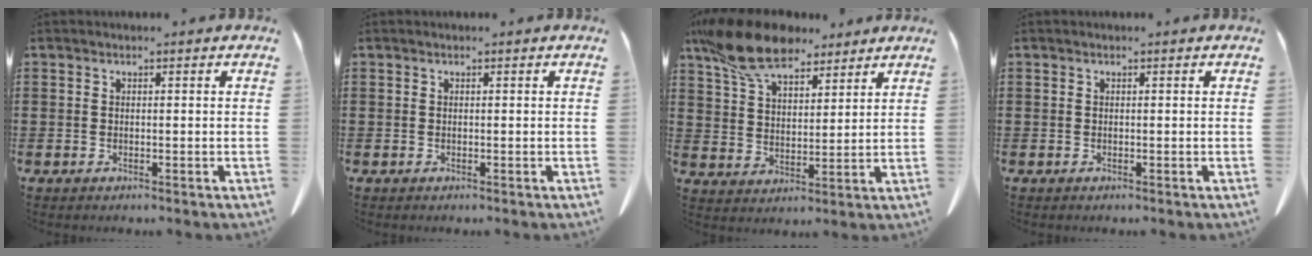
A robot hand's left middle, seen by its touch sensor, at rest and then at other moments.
{"total": 0.0}
{"total": 12.2, "force": [9.6, 4.5, 6.0], "torque": [-0.148, -0.018, 0.184]}
{"total": 0.0}